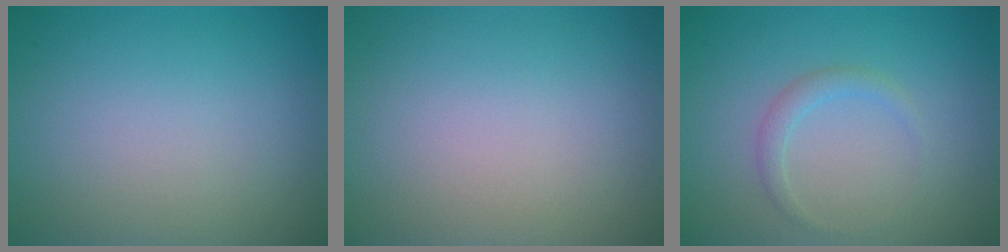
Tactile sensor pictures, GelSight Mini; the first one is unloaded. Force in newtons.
{"total": 0.0}
{"total": 1.3, "press": 1.3, "slide": 0.1}